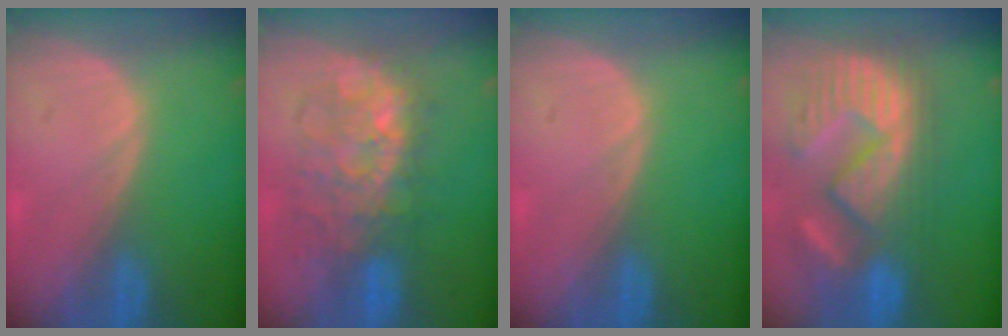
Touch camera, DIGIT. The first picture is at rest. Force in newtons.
{"total": 9.0, "press": 9.0, "slide": 0.9}
{"total": 0.0}
{"total": 12.7, "press": 11.9, "slide": 4.5}